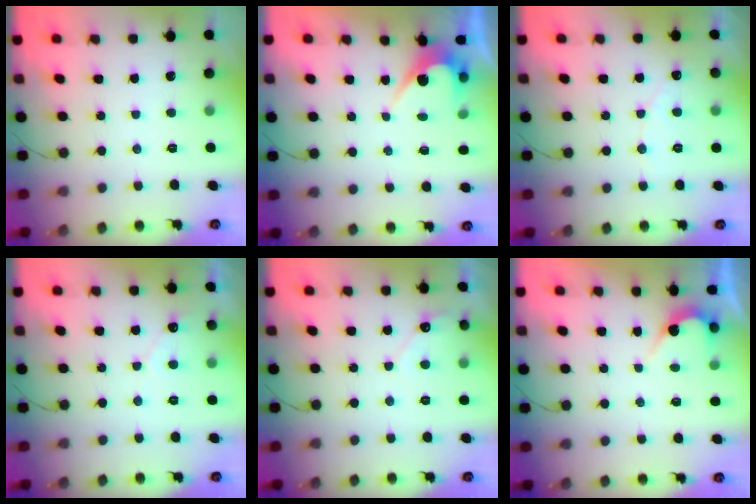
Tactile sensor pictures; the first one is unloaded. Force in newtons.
{"total": 3.5, "press": 3.5, "slide": 0.2}
{"total": 3.3, "press": 3.3, "slide": 0.2}
{"total": 2.8, "press": 2.8, "slide": 0.1}
{"total": 4.4, "press": 4.4, "slide": 0.3}
{"total": 4.1, "press": 4.1, "slide": 0.3}